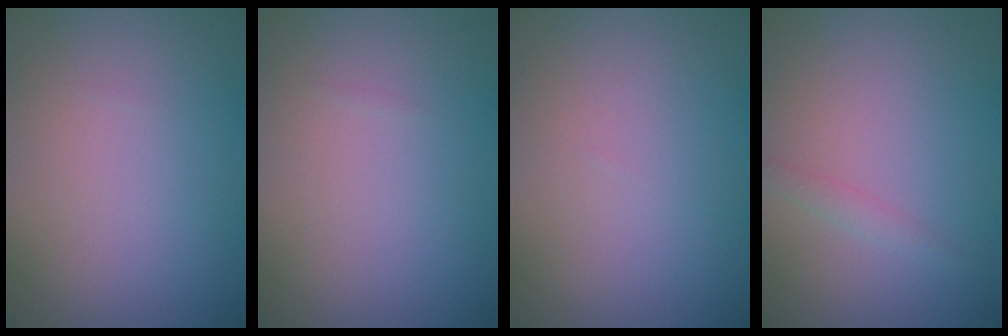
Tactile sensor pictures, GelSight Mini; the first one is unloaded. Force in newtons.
{"total": 0.0}
{"total": 0.0}
{"total": 1.0, "press": 1.0, "slide": 0.0}